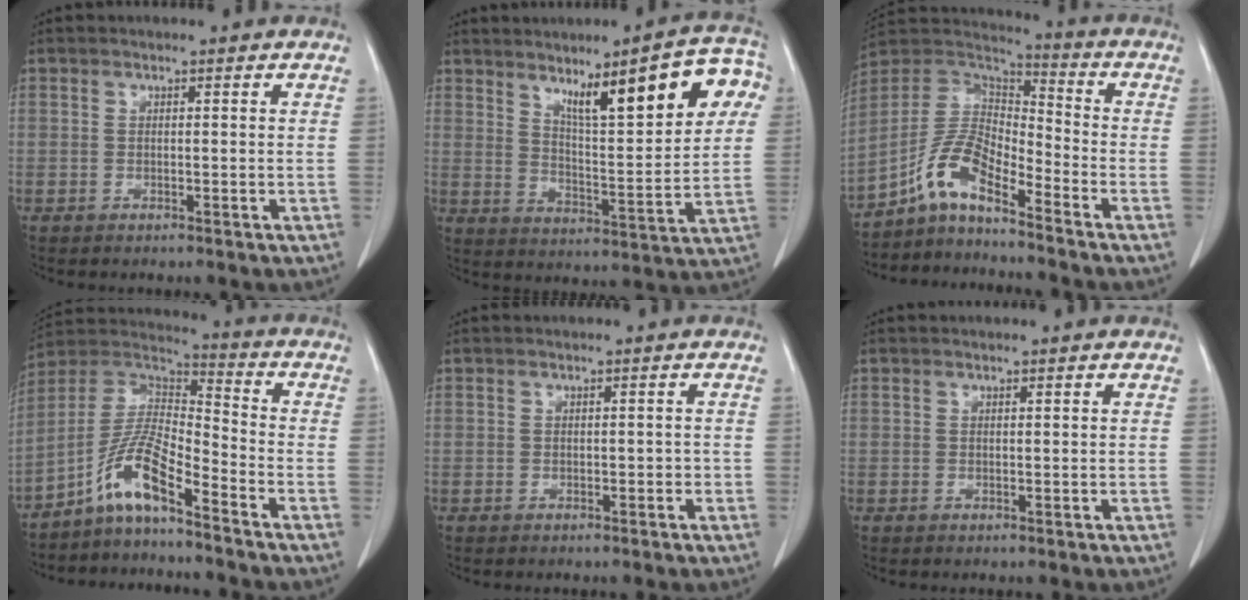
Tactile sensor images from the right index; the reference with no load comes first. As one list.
[{"total": 16.1, "force": [7.5, 3.0, 13.9], "torque": [-0.186, 0.013, 0.113]}, {"total": 9.1, "force": [-6.5, 2.5, 5.9], "torque": [-0.135, 0.028, -0.128]}, {"total": 9.7, "force": [-6.6, 1.1, 7.0], "torque": [-0.148, 0.017, -0.130]}, {"total": 0.8, "force": [-0.3, 0.5, 0.5], "torque": [-0.006, 0.003, -0.002]}, {"total": 0.0}]